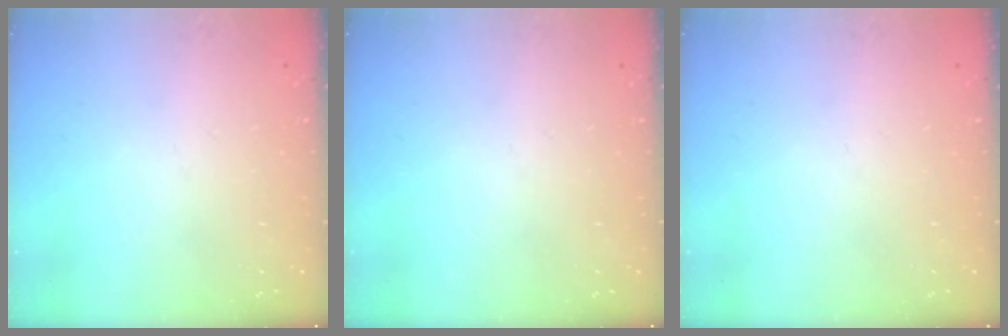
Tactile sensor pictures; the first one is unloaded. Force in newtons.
{"total": 0.0}
{"total": 0.0}